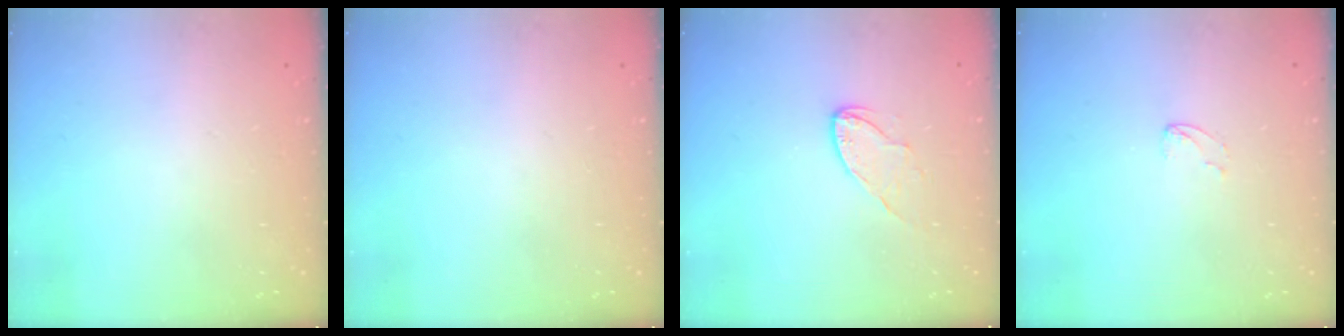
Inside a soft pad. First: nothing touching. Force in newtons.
{"total": 0.0}
{"total": 6.3, "press": 6.3, "slide": 0.2}
{"total": 2.4, "press": 2.4, "slide": 0.2}